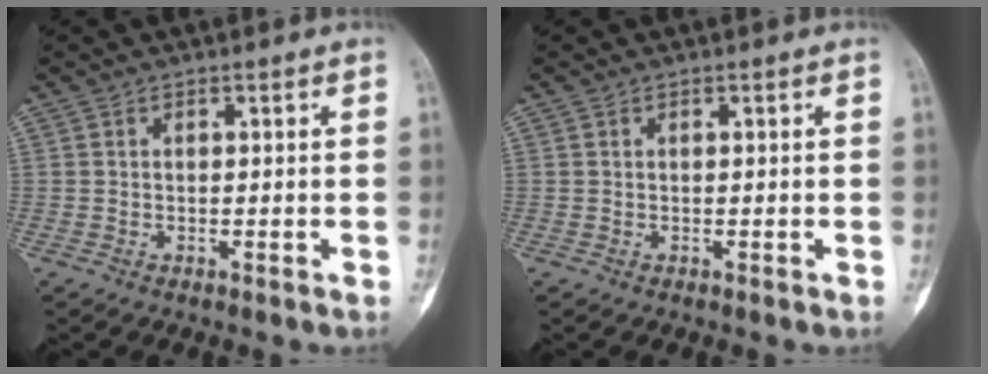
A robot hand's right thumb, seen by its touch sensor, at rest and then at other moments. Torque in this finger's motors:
{"motor_torque": [0.23, -0.02, -0.09, 0.06, 0.02]}